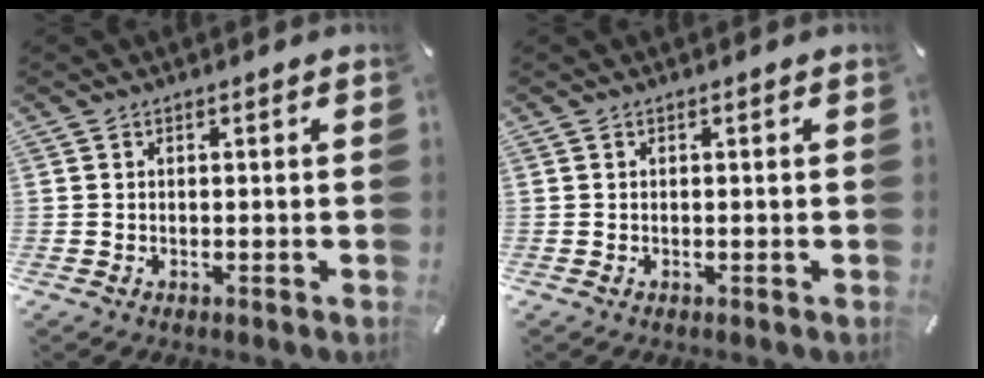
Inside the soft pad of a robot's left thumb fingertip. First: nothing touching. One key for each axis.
{"total": 0.0}